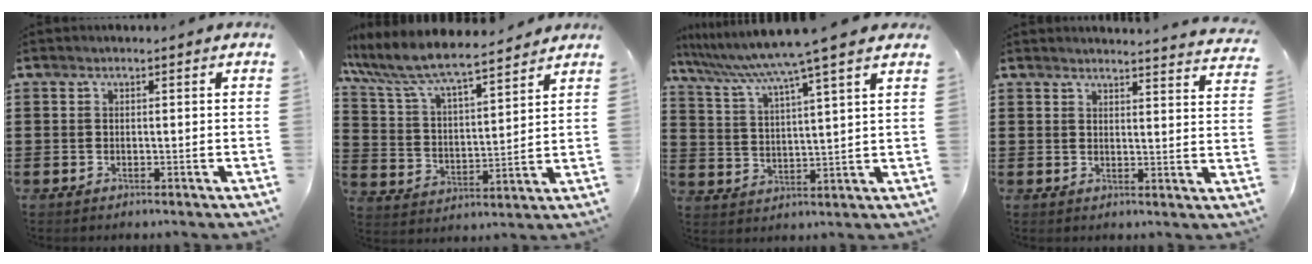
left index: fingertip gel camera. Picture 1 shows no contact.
{"total": 7.6, "force": [7.0, 1.2, 2.8], "torque": [-0.088, -0.039, 0.119]}
{"total": 7.5, "force": [6.1, -1.5, 4.1], "torque": [-0.103, -0.044, 0.099]}
{"total": 3.3, "force": [3.2, -0.6, 0.4], "torque": [-0.012, -0.022, 0.056]}